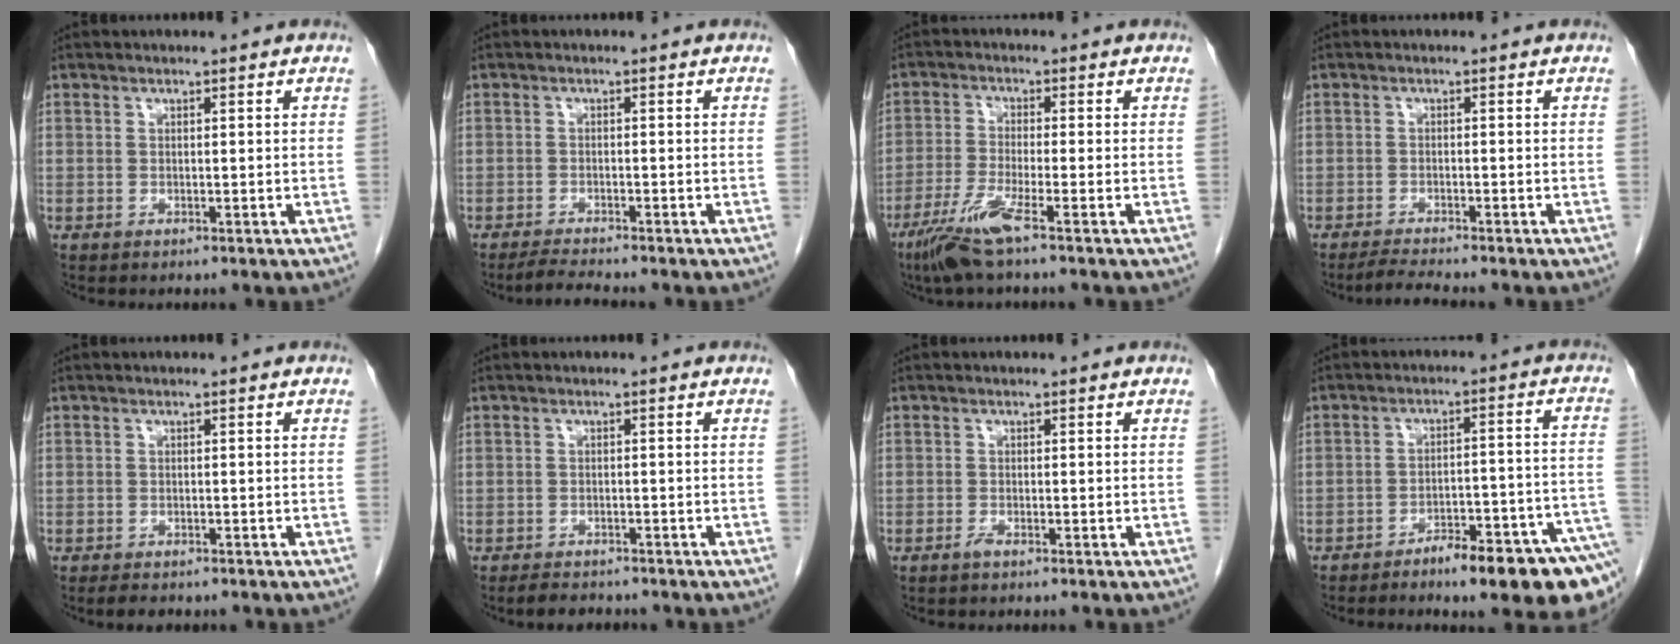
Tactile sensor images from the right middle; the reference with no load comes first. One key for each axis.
{"total": 2.8, "fx": -2.7, "fy": -0.4, "fz": 0.9, "tx": -0.026, "ty": -0.014, "tz": -0.050}
{"total": 6.4, "fx": -4.0, "fy": -0.3, "fz": 4.9, "tx": -0.102, "ty": -0.018, "tz": -0.083}
{"total": 2.7, "fx": -2.5, "fy": -0.7, "fz": 0.8, "tx": -0.025, "ty": -0.015, "tz": -0.049}
{"total": 2.2, "fx": -1.8, "fy": 0.9, "fz": 0.9, "tx": -0.020, "ty": -0.004, "tz": -0.022}
{"total": 3.3, "fx": -2.9, "fy": 1.2, "fz": 1.0, "tx": -0.022, "ty": -0.005, "tz": -0.043}
{"total": 0.9, "fx": -0.7, "fy": 0.1, "fz": 0.5, "tx": -0.012, "ty": 0.000, "tz": -0.012}
{"total": 13.1, "fx": -8.9, "fy": 1.6, "fz": 9.4, "tx": -0.071, "ty": 0.029, "tz": -0.124}